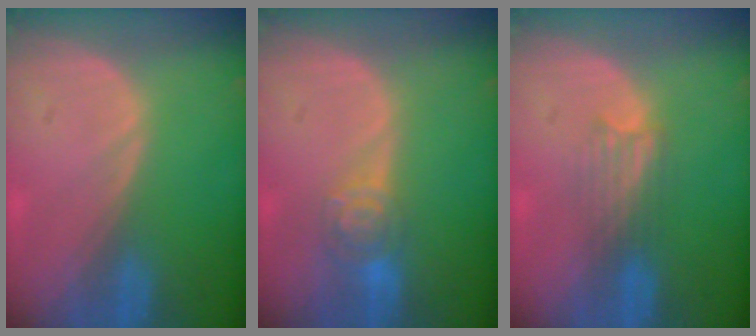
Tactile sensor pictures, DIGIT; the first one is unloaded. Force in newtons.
{"total": 4.6, "press": 4.3, "slide": 1.7}
{"total": 3.3, "press": 2.9, "slide": 1.6}